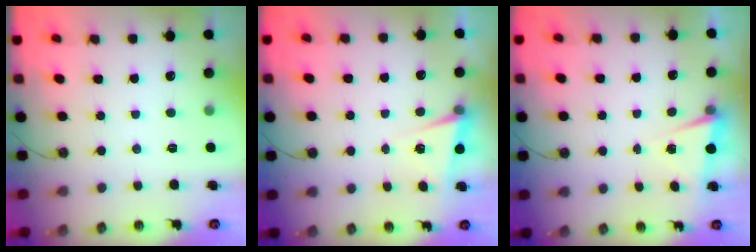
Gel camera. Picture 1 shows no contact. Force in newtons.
{"total": 2.5, "press": 1.8, "slide": 1.8}
{"total": 2.8, "press": 1.8, "slide": 2.2}